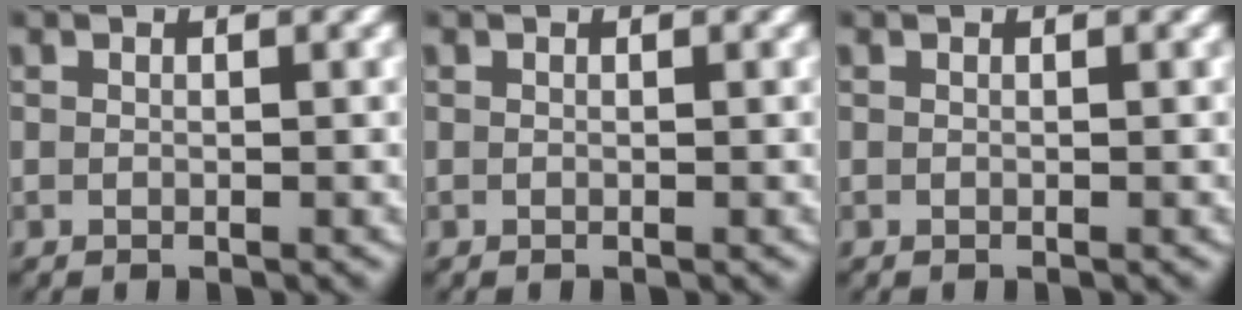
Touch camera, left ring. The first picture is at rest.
{"total": 0.0}
{"total": 0.0}